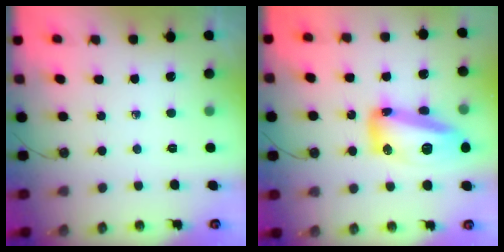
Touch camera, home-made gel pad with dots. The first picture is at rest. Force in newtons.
{"total": 16.4, "press": 16.3, "slide": 1.3}